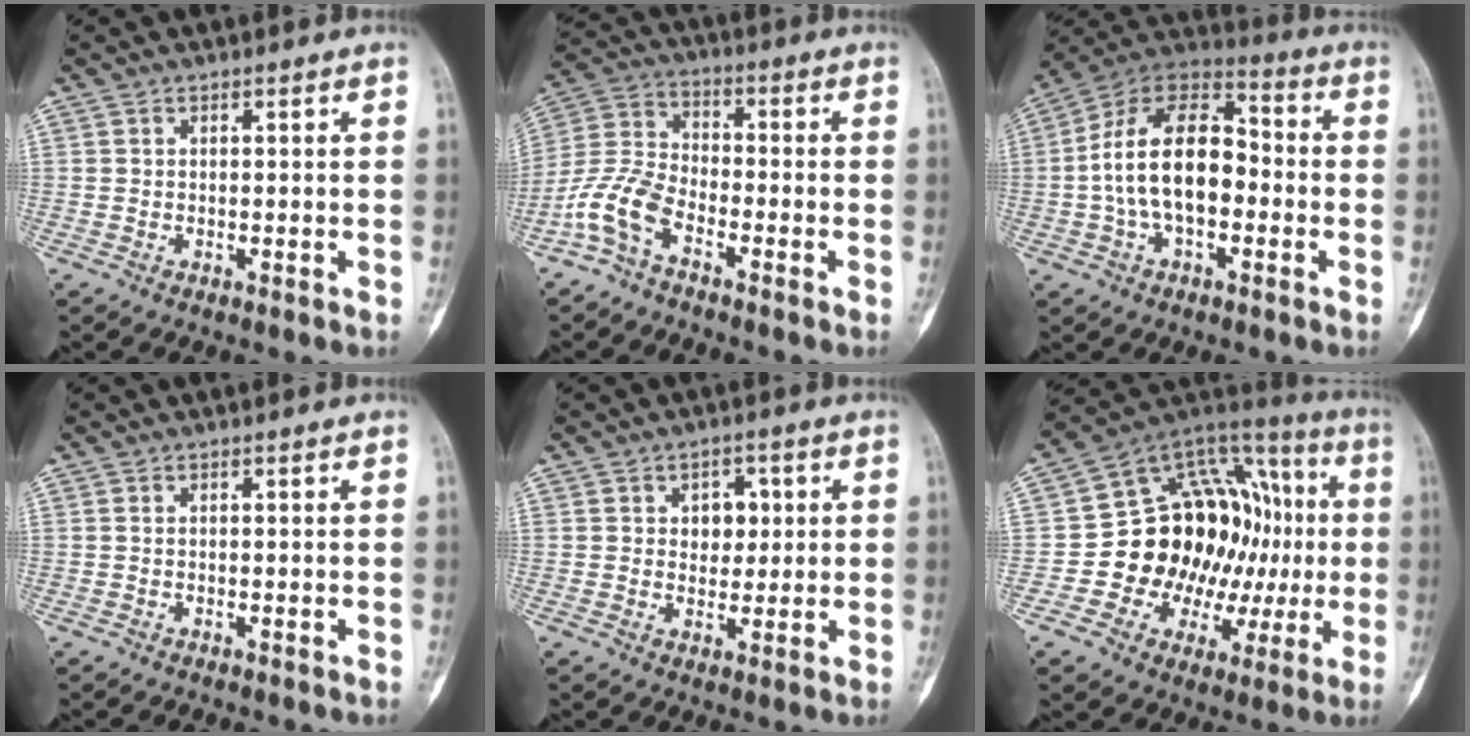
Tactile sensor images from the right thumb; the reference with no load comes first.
{"total": 8.8, "force": [-5.0, 4.4, 5.8], "torque": [-0.129, 0.038, -0.113]}
{"total": 17.5, "force": [-1.6, 10.2, 14.0], "torque": [-0.232, 0.046, -0.038]}
{"total": 0.0}
{"total": 5.0, "force": [1.1, 3.8, 3.1], "torque": [-0.012, -0.002, 0.015]}
{"total": 24.9, "force": [-1.2, 17.8, 17.4], "torque": [-0.188, 0.059, -0.004]}